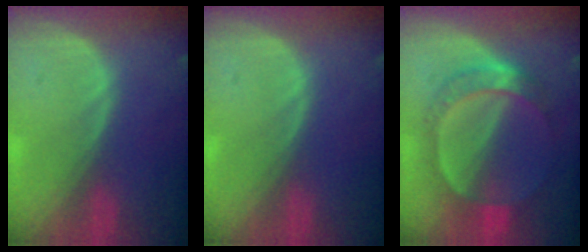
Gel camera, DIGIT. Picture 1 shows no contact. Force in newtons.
{"total": 0.0}
{"total": 6.8, "press": 6.8, "slide": 0.8}